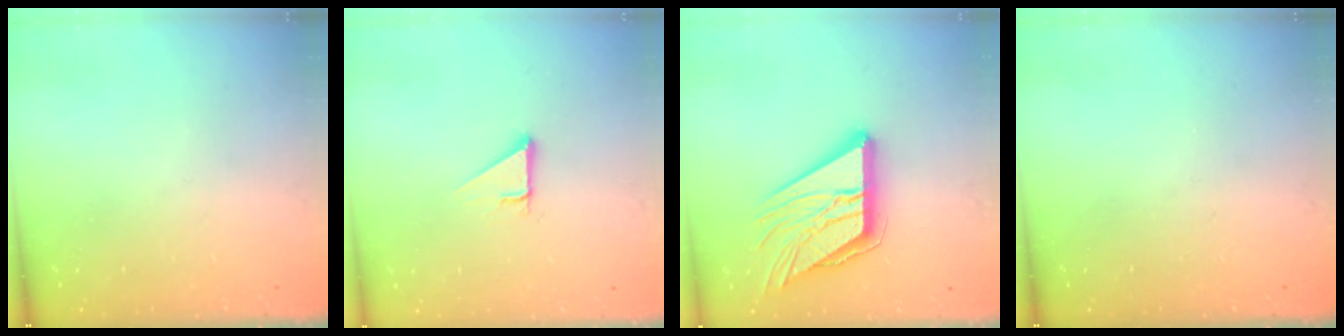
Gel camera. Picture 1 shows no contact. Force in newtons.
{"total": 3.0, "press": 3.0, "slide": 0.1}
{"total": 17.3, "press": 17.1, "slide": 2.7}
{"total": 0.0}